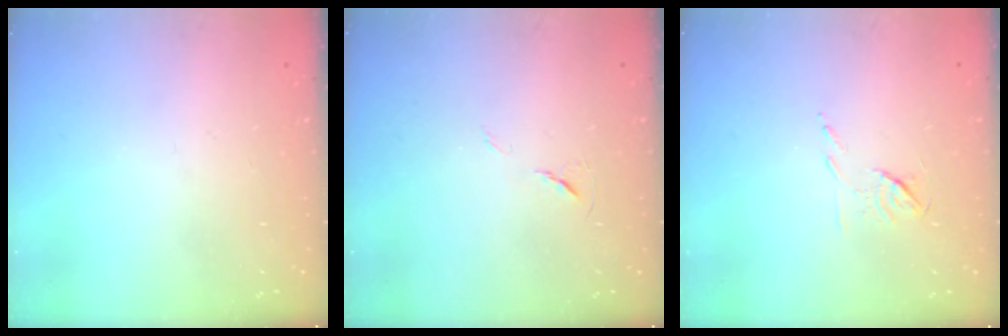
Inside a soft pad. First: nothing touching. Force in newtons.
{"total": 5.1, "press": 4.7, "slide": 2.1}
{"total": 5.4, "press": 5.3, "slide": 0.9}